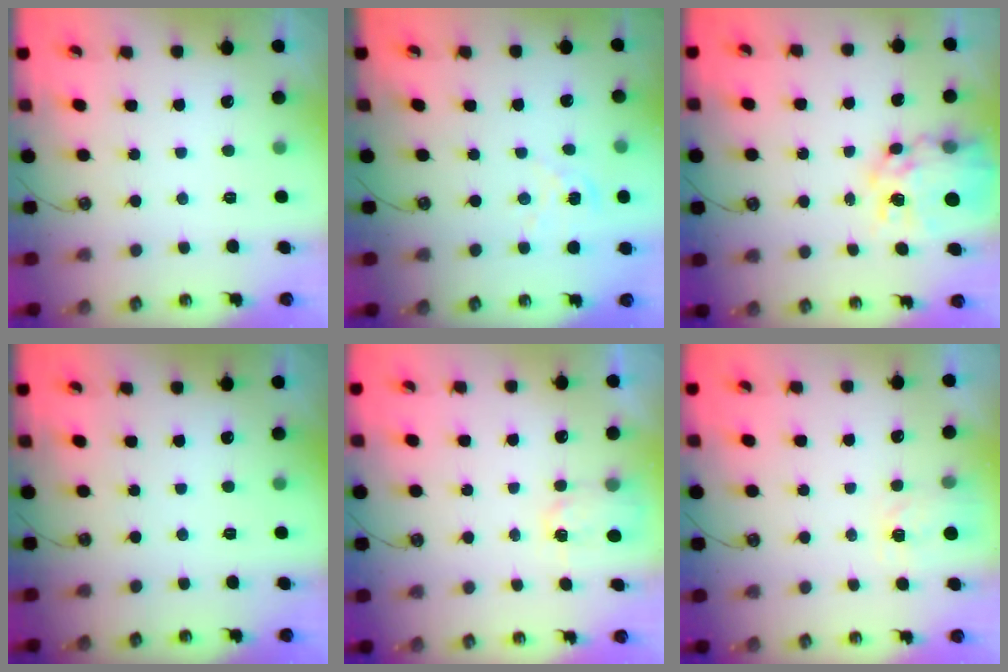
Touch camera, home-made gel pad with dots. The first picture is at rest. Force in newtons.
{"total": 1.6, "press": 1.6, "slide": 0.2}
{"total": 13.2, "press": 13.2, "slide": 1.2}
{"total": 0.0}
{"total": 2.9, "press": 2.9, "slide": 0.4}
{"total": 3.5, "press": 3.5, "slide": 0.4}